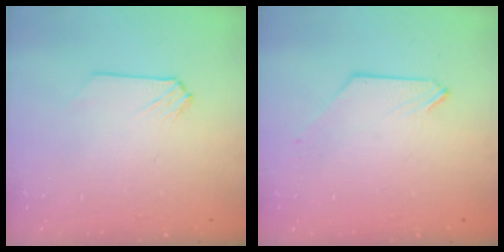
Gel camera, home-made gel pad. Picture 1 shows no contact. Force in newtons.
{"total": 0.0}